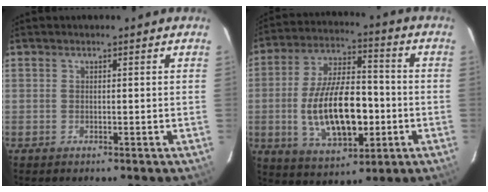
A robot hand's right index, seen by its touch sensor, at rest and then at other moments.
{"total": 17.9, "force": [-3.3, 8.5, 15.4], "torque": [-0.298, 0.002, -0.040]}